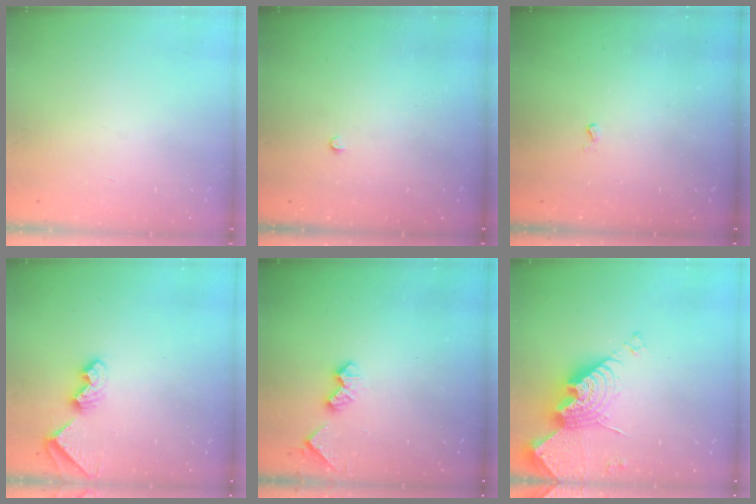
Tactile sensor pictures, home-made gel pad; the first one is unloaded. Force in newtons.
{"total": 2.3, "press": 2.3, "slide": 0.4}
{"total": 2.6, "press": 2.6, "slide": 0.5}
{"total": 7.9, "press": 7.9, "slide": 0.6}
{"total": 5.6, "press": 5.6, "slide": 0.7}
{"total": 17.1, "press": 17.1, "slide": 1.3}